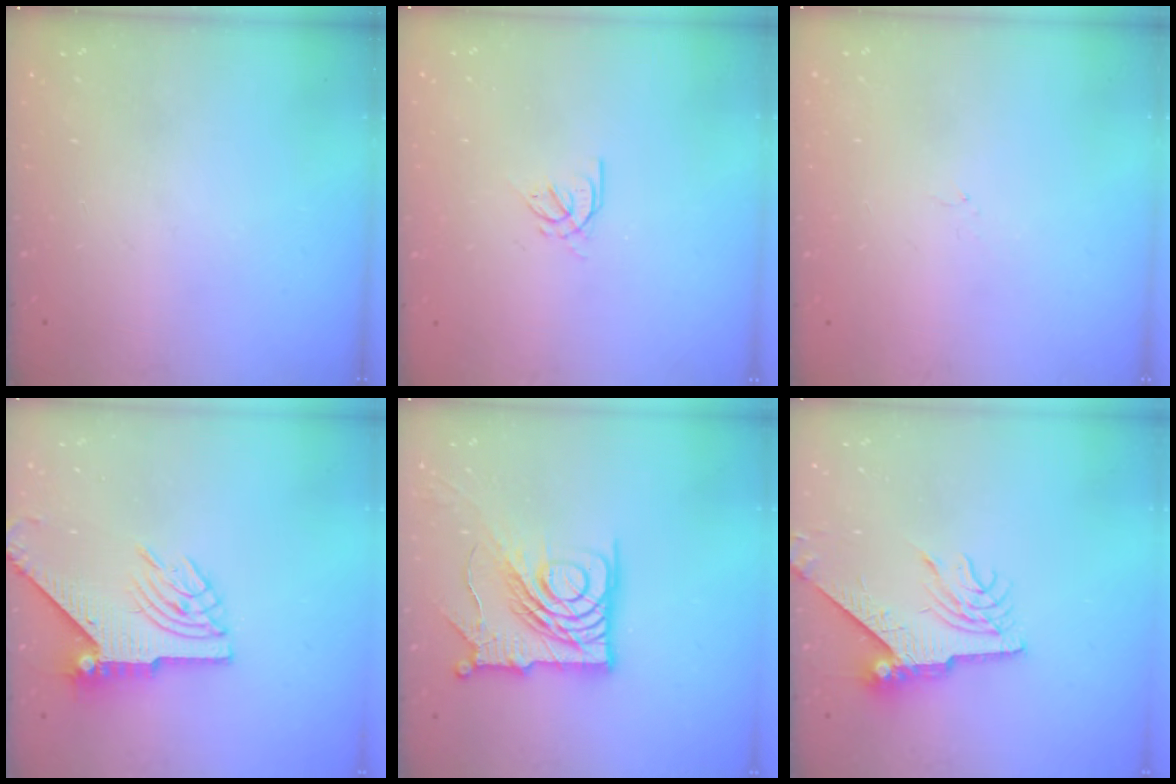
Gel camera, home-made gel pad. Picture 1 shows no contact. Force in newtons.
{"total": 3.2, "press": 3.0, "slide": 0.9}
{"total": 0.0}
{"total": 8.8, "press": 8.7, "slide": 1.3}
{"total": 15.4, "press": 15.3, "slide": 1.7}
{"total": 9.4, "press": 9.3, "slide": 0.8}